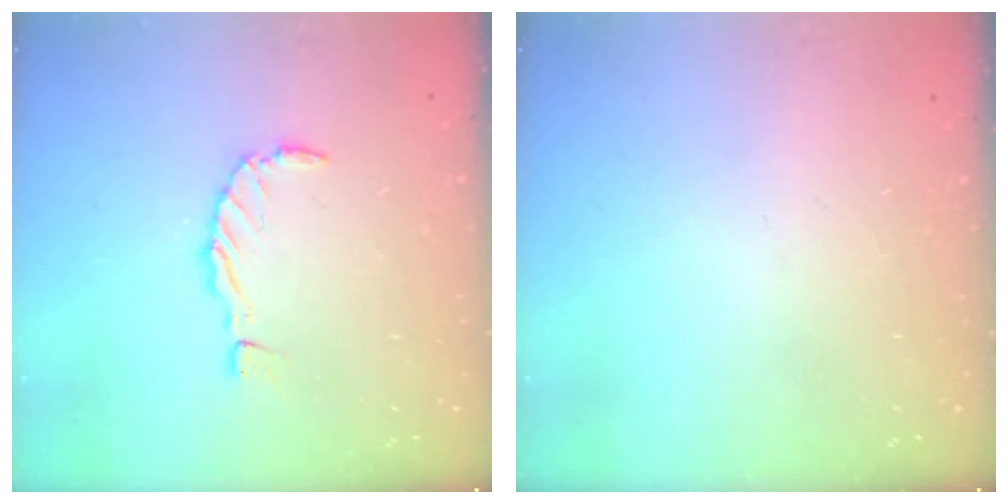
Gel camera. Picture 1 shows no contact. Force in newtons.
{"total": 0.0}